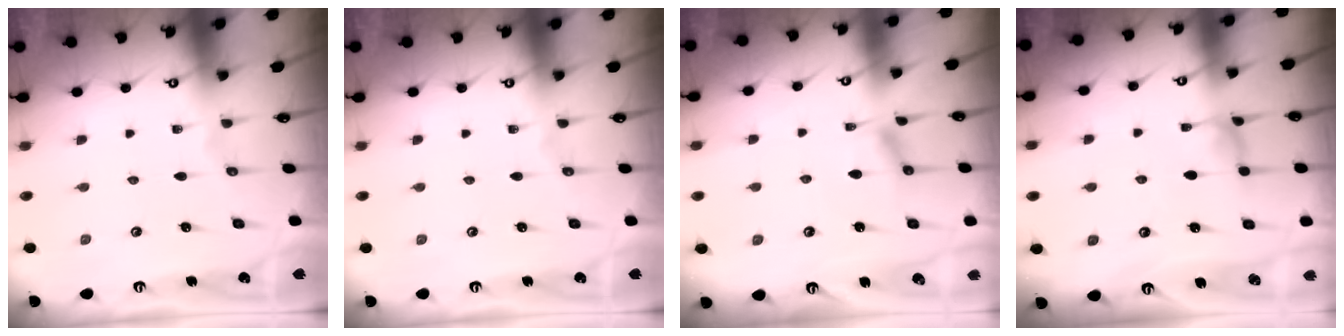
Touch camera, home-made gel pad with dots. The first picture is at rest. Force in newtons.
{"total": 0.0}
{"total": 2.0, "press": 2.0, "slide": 0.5}
{"total": 0.5, "press": 0.3, "slide": 0.4}